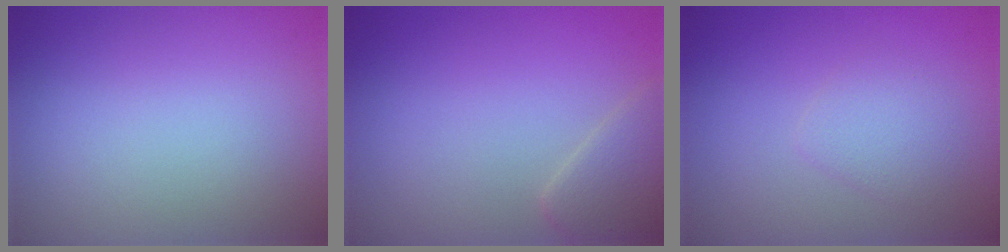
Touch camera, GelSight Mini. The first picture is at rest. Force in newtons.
{"total": 2.4, "press": 2.4, "slide": 0.1}
{"total": 1.8, "press": 1.8, "slide": 0.1}